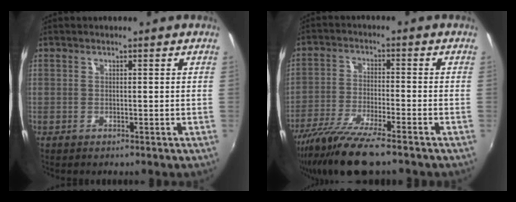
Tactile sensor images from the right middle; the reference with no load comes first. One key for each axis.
{"total": 12.5, "fx": -9.8, "fy": 1.4, "fz": 7.7, "tx": -0.168, "ty": -0.038, "tz": -0.182}